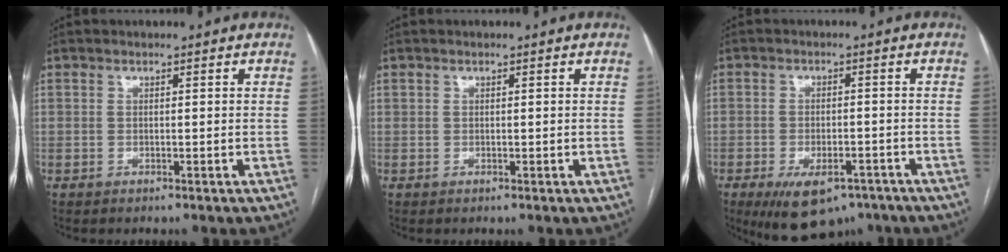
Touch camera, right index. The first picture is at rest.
{"total": 0.0}
{"total": 10.0, "force": [-6.7, 4.7, 5.8], "torque": [-0.089, -0.003, -0.097]}